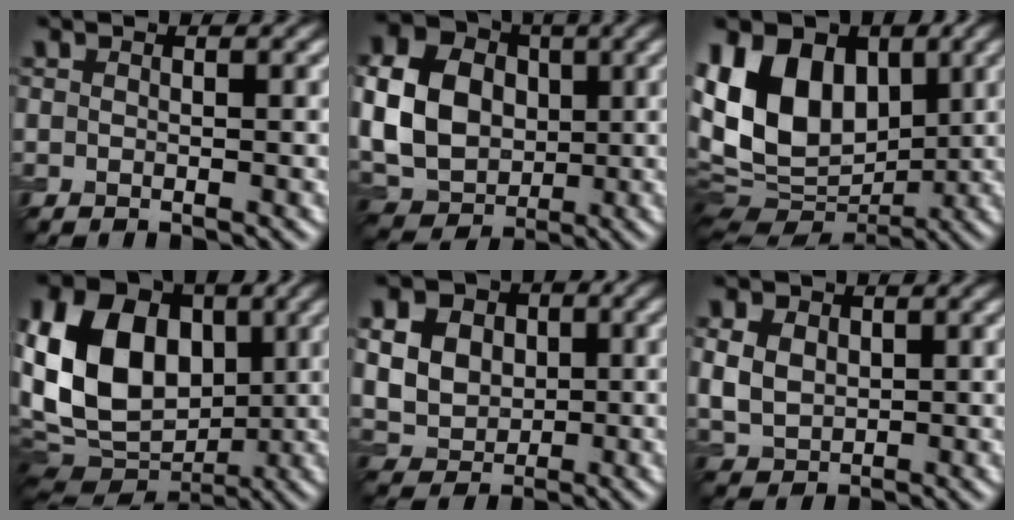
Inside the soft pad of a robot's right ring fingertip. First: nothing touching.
{"total": 8.8, "force": [0.6, 6.9, 5.5], "torque": [-0.129, 0.008, 0.005]}
{"total": 14.6, "force": [3.0, 10.6, 9.6], "torque": [-0.201, 0.020, 0.061]}
{"total": 12.3, "force": [1.2, 9.1, 8.2], "torque": [-0.170, 0.005, 0.009]}
{"total": 13.2, "force": [4.3, 10.6, 6.6], "torque": [-0.140, 0.030, 0.072]}
{"total": 4.4, "force": [0.8, 3.4, 2.6], "torque": [-0.069, 0.003, 0.016]}